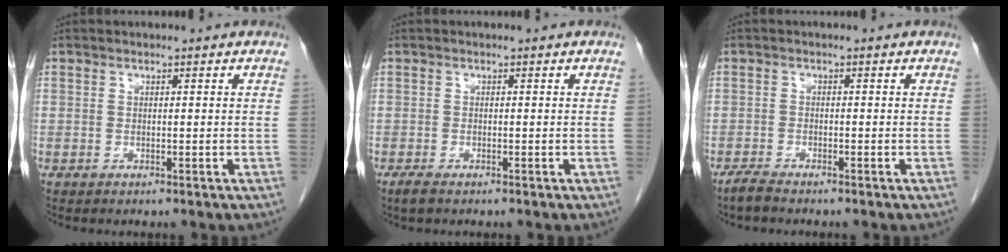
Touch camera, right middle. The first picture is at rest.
{"total": 1.7, "force": [-1.2, 0.5, 1.1], "torque": [-0.028, -0.005, -0.020]}
{"total": 1.9, "force": [-1.8, 0.1, 0.8], "torque": [-0.025, -0.005, -0.034]}